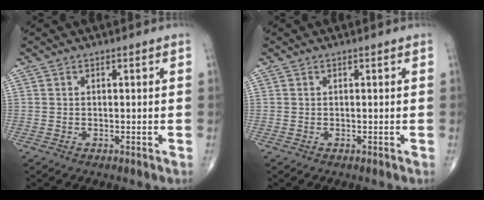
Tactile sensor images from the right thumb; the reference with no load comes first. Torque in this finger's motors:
{"motor_torque": [-0.19, 0.19, -0.15, -0.04, 0.00]}